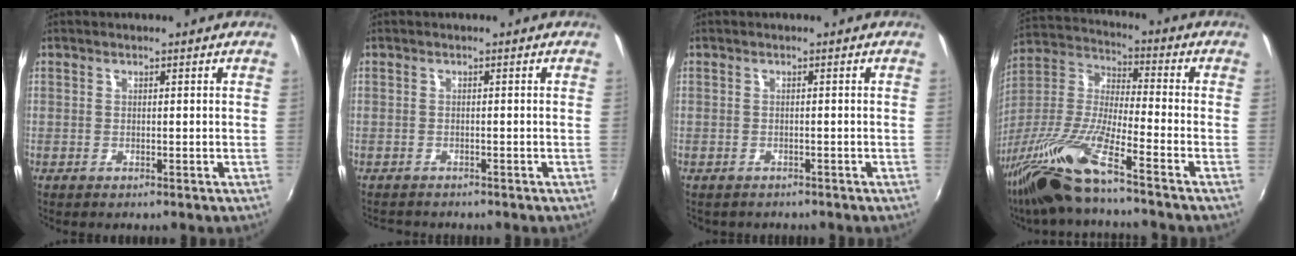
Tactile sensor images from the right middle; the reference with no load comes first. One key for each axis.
{"total": 2.5, "fx": -2.4, "fy": 0.7, "fz": 0.5, "tx": -0.017, "ty": -0.013, "tz": -0.040}
{"total": 1.5, "fx": -1.2, "fy": 0.8, "fz": 0.2, "tx": -0.009, "ty": -0.005, "tz": -0.017}
{"total": 16.8, "fx": -12.7, "fy": 0.0, "fz": 10.9, "tx": -0.219, "ty": -0.031, "tz": -0.252}